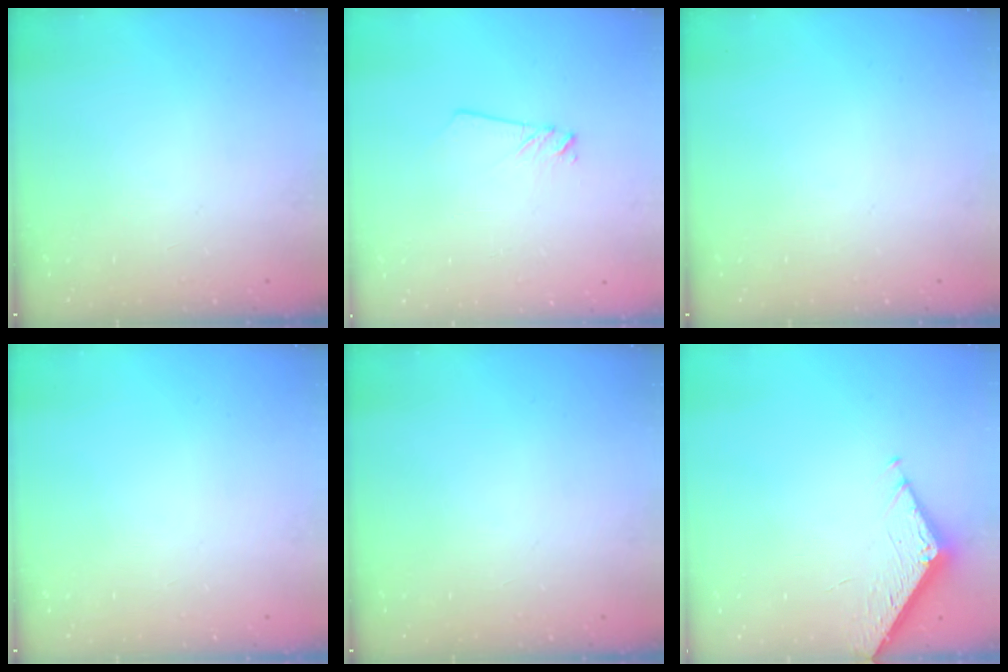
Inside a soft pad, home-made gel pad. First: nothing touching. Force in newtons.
{"total": 2.0, "press": 2.0, "slide": 0.1}
{"total": 0.0}
{"total": 0.0}
{"total": 0.0}
{"total": 4.6, "press": 4.6, "slide": 0.5}